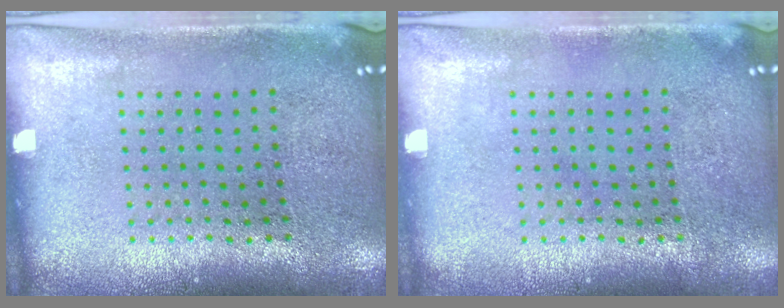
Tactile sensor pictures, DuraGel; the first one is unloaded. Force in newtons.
{"total": 0.0}